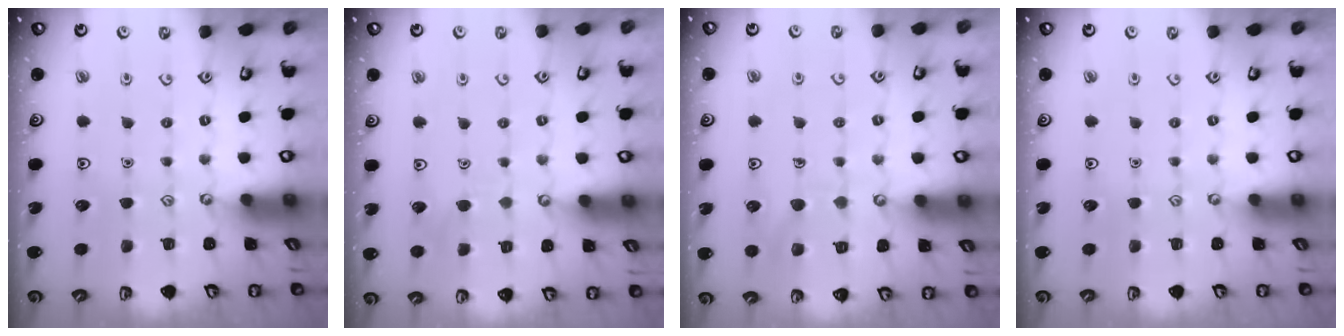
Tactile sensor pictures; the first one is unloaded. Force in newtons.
{"total": 3.7, "press": 3.7, "slide": 0.4}
{"total": 7.5, "press": 7.5, "slide": 0.7}
{"total": 0.0}